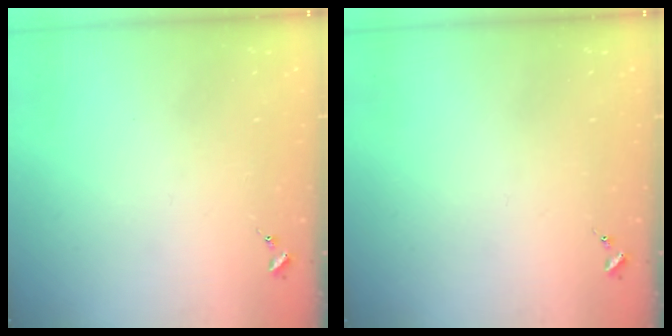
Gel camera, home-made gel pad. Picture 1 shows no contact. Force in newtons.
{"total": 0.0}